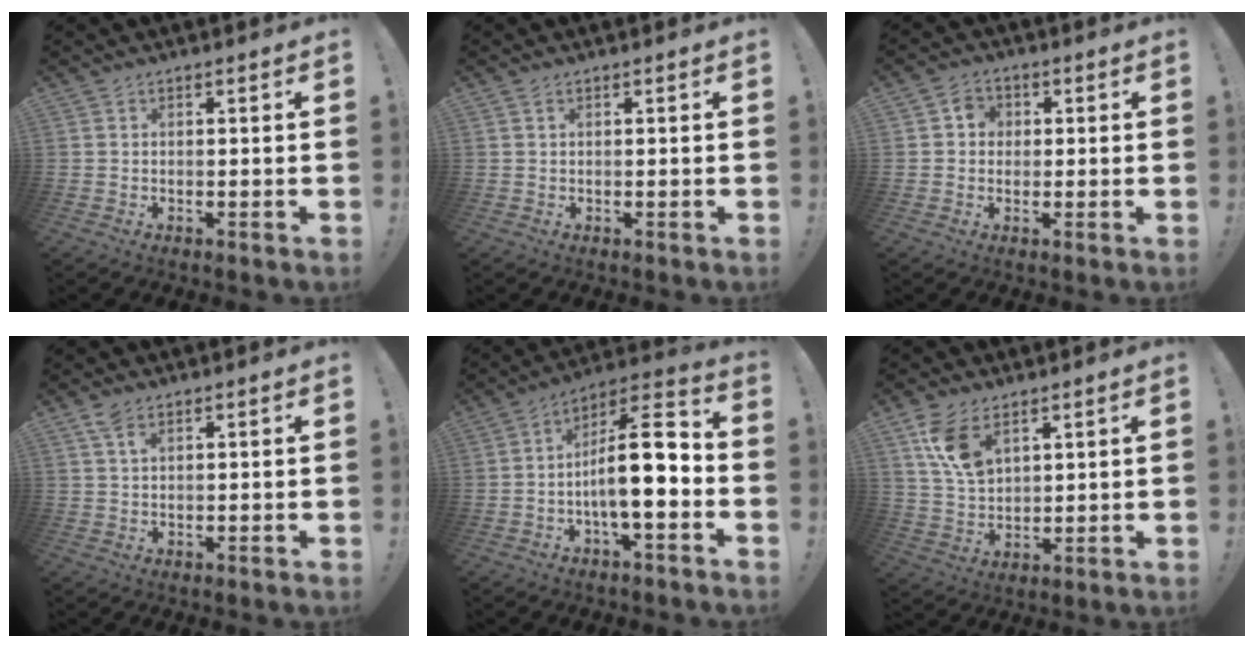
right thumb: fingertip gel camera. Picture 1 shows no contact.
{"total": 0.8, "force": [0.4, 0.1, 0.7], "torque": [-0.010, -0.001, 0.006]}
{"total": 4.4, "force": [0.3, 4.1, 1.7], "torque": [-0.030, 0.010, 0.006]}
{"total": 3.4, "force": [2.0, 1.2, 2.4], "torque": [-0.047, -0.003, 0.035]}
{"total": 16.1, "force": [-2.7, 5.3, 14.9], "torque": [-0.232, 0.014, -0.045]}
{"total": 10.7, "force": [6.0, 6.1, 6.3], "torque": [-0.112, -0.017, 0.117]}